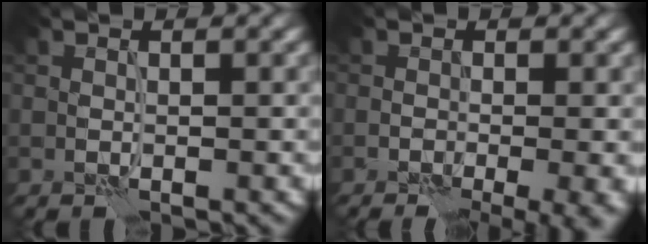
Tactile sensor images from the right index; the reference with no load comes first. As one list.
[{"total": 5.9, "force": [-2.5, 2.2, 4.9], "torque": [-0.038, -0.012, -0.027]}]